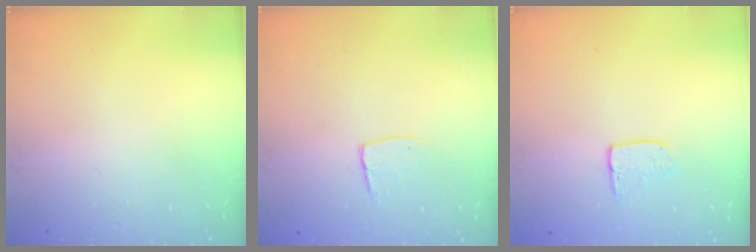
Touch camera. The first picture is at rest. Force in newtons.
{"total": 5.9, "press": 5.9, "slide": 0.4}
{"total": 6.1, "press": 6.1, "slide": 0.4}